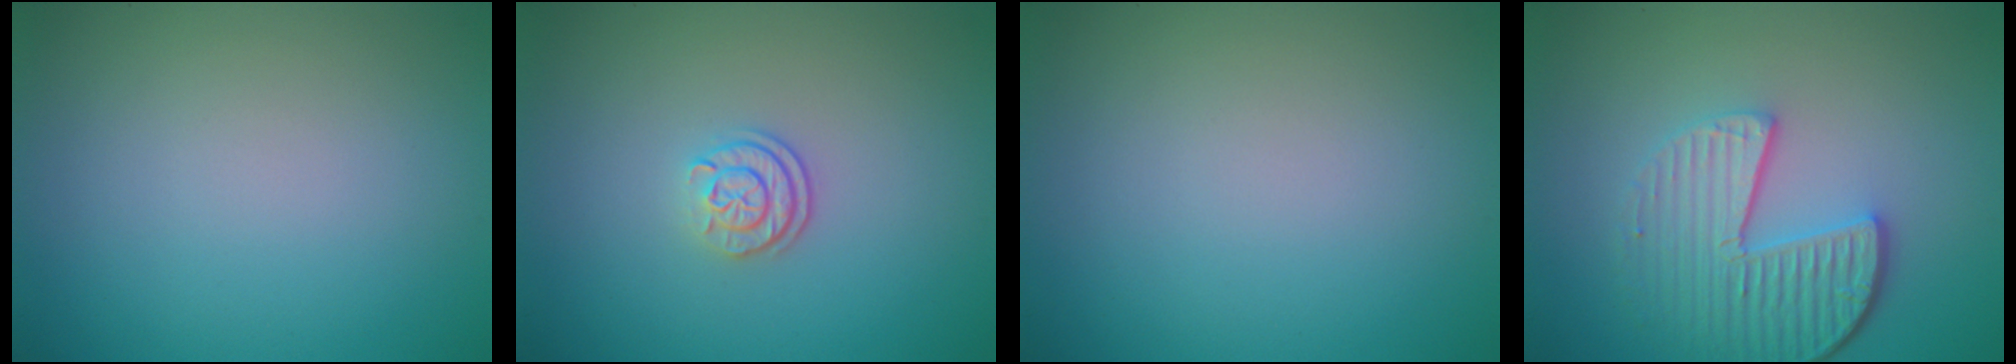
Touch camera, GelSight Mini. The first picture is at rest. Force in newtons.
{"total": 2.1, "press": 1.7, "slide": 1.3}
{"total": 0.0}
{"total": 5.3, "press": 4.0, "slide": 3.5}